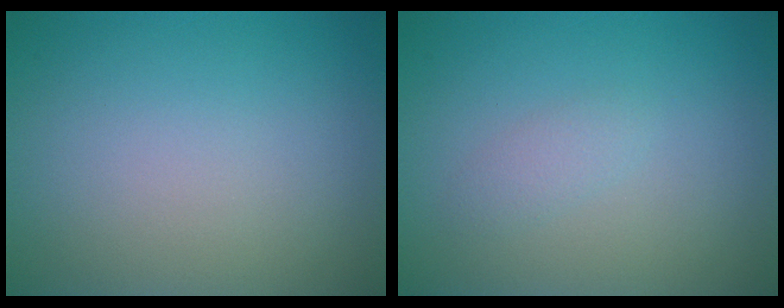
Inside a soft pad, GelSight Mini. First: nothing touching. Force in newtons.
{"total": 1.0, "press": 1.0, "slide": 0.0}